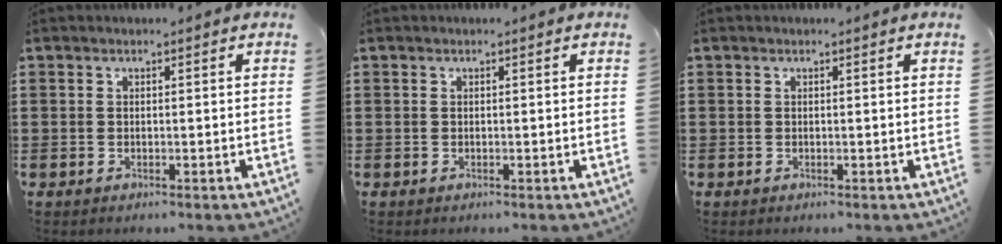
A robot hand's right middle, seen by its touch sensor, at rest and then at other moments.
{"total": 0.0}
{"total": 0.0}